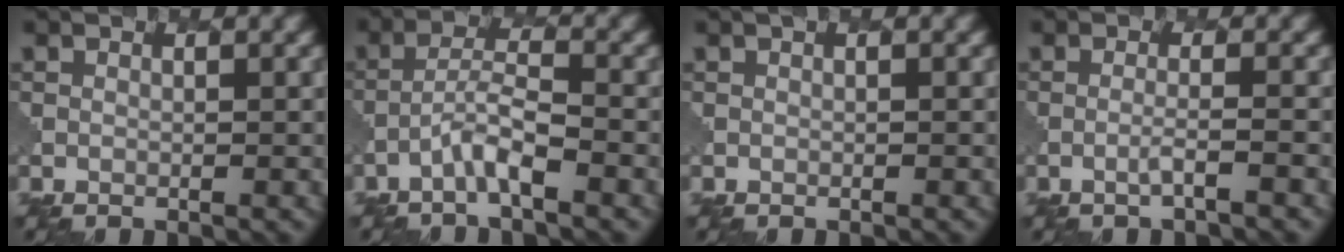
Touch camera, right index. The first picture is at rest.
{"total": 2.8, "force": [-1.7, 0.4, 2.2], "torque": [-0.044, 0.014, -0.036]}
{"total": 0.6, "force": [0.0, 0.2, 0.6], "torque": [-0.006, -0.002, -0.002]}
{"total": 1.4, "force": [-0.6, 0.1, 1.3], "torque": [-0.015, 0.010, -0.014]}